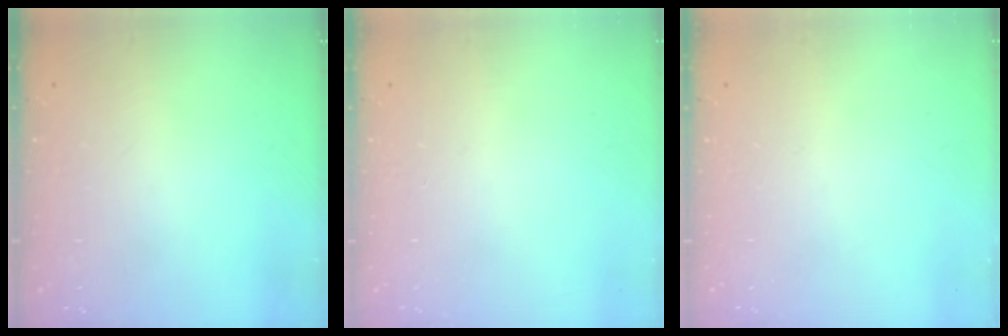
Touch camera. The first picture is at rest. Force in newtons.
{"total": 0.0}
{"total": 0.0}